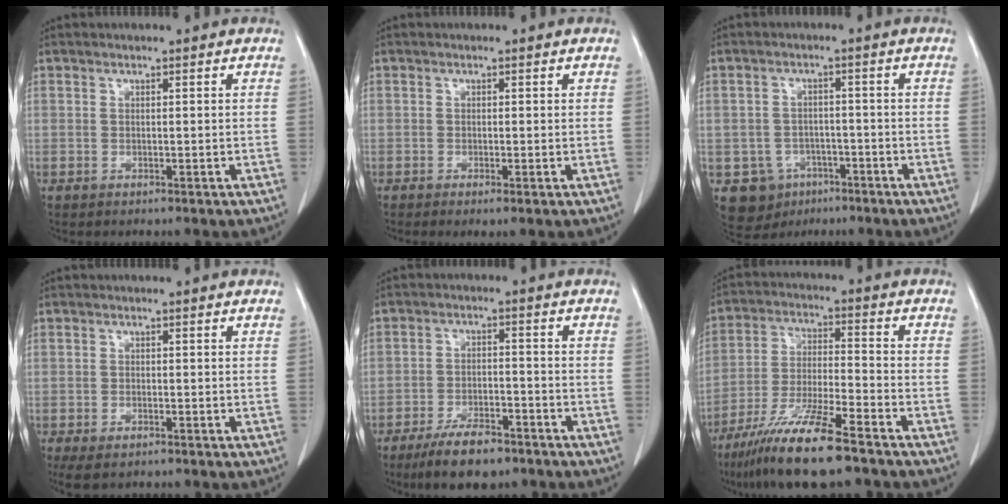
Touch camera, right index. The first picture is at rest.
{"total": 1.3, "force": [-0.5, 0.2, 1.2], "torque": [-0.020, -0.003, -0.007]}
{"total": 6.7, "force": [-3.3, 5.8, 1.0], "torque": [-0.021, 0.009, -0.041]}
{"total": 3.7, "force": [-2.6, 1.5, 2.2], "torque": [-0.041, -0.010, -0.040]}
{"total": 8.4, "force": [-6.3, 2.8, 4.9], "torque": [-0.087, -0.009, -0.106]}
{"total": 13.6, "force": [-9.8, 0.8, 9.3], "torque": [-0.184, -0.038, -0.178]}